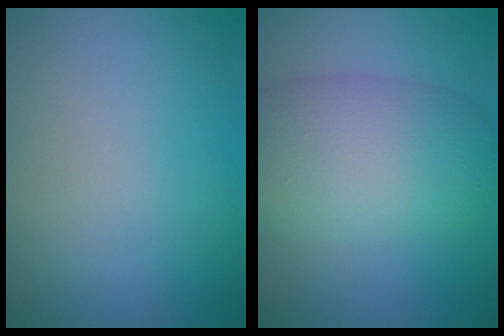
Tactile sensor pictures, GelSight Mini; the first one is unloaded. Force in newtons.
{"total": 7.6, "press": 7.5, "slide": 0.6}